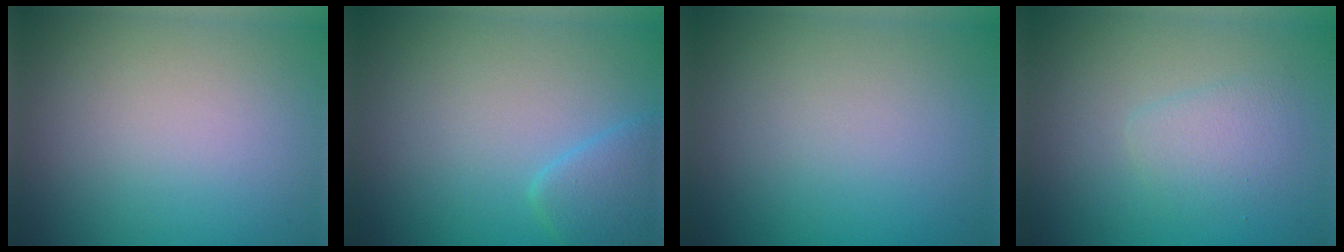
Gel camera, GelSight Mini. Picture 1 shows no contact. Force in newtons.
{"total": 2.6, "press": 2.6, "slide": 0.2}
{"total": 0.0}
{"total": 2.1, "press": 2.1, "slide": 0.1}